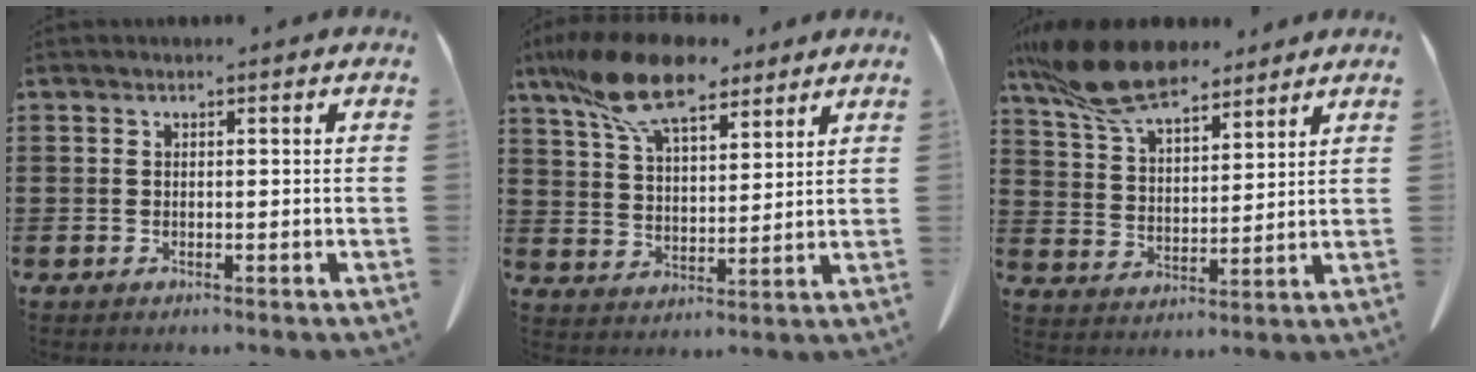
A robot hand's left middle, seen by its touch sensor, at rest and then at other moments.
{"total": 12.8, "force": [9.6, 4.3, 7.3], "torque": [-0.170, -0.015, 0.181]}
{"total": 12.4, "force": [10.0, 3.7, 6.4], "torque": [-0.155, -0.023, 0.188]}